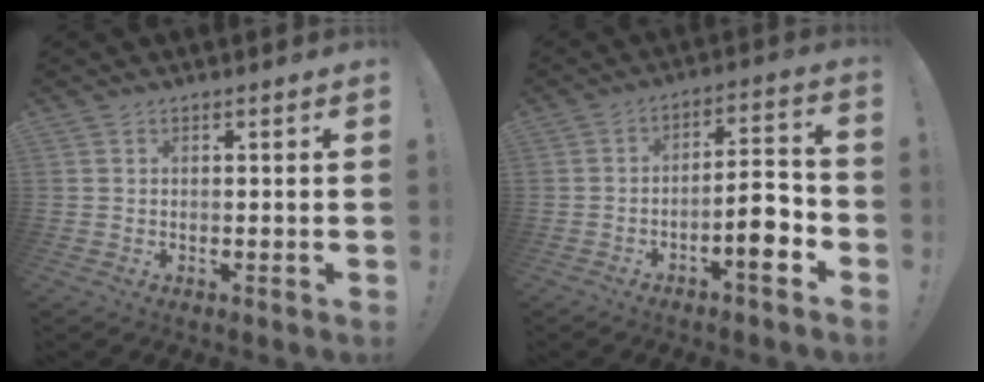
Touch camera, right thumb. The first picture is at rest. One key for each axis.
{"total": 9.0, "fx": -4.1, "fy": 2.3, "fz": 7.6, "tx": -0.108, "ty": 0.020, "tz": -0.071}